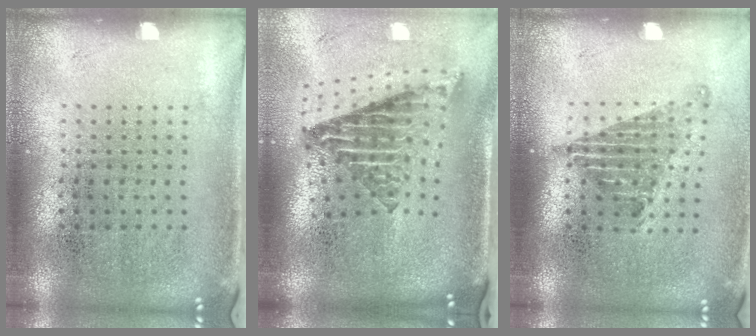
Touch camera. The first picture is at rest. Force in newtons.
{"total": 2.9, "press": 1.8, "slide": 2.3}
{"total": 1.3, "press": 1.0, "slide": 0.8}